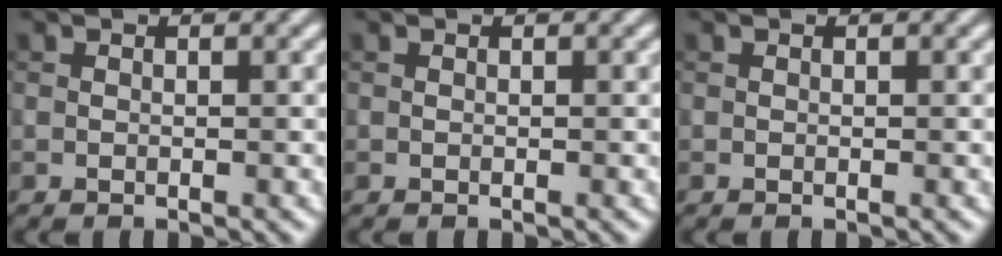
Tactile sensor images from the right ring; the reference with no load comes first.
{"total": 0.0}
{"total": 0.0}